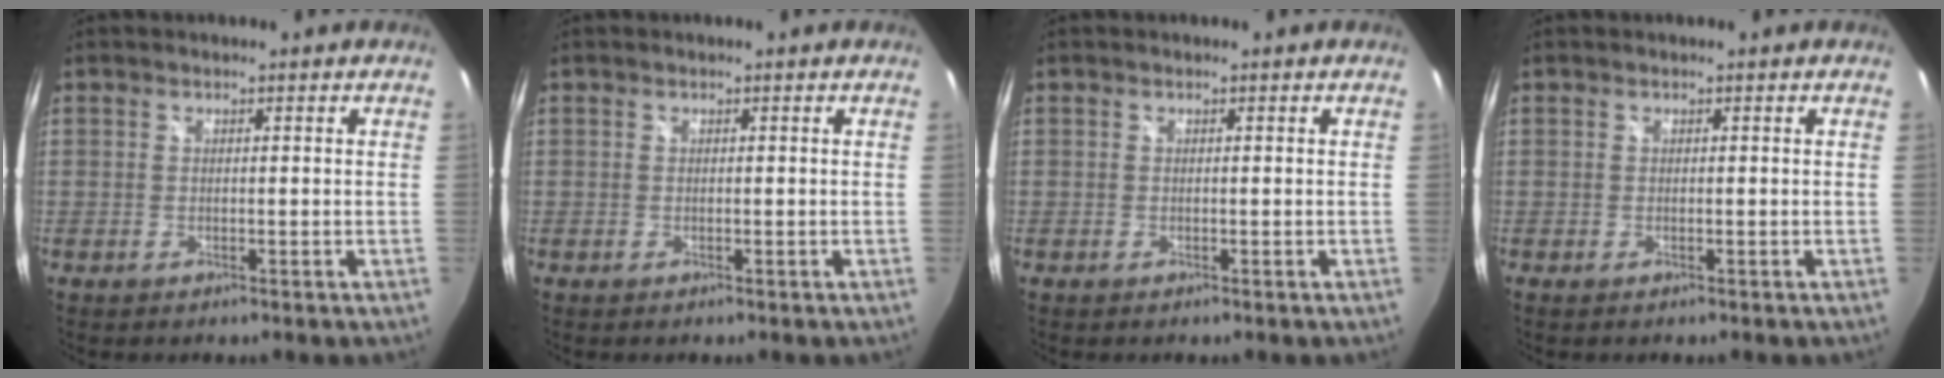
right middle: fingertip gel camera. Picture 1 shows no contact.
{"total": 0.0}
{"total": 0.0}
{"total": 0.0}